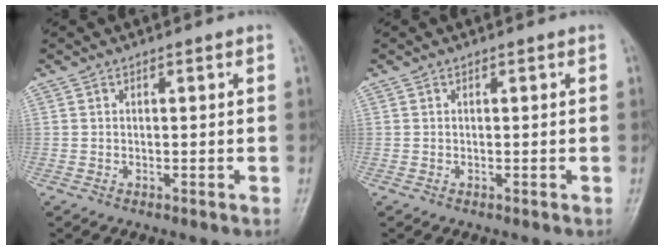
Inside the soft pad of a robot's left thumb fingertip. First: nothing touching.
{"total": 0.0}